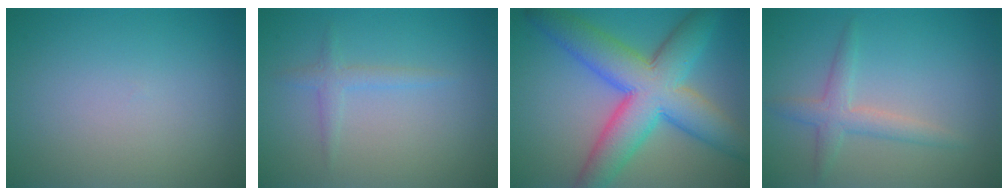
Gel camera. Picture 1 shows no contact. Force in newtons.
{"total": 1.5, "press": 1.4, "slide": 0.2}
{"total": 10.6, "press": 10.6, "slide": 0.2}
{"total": 2.5, "press": 2.5, "slide": 0.1}